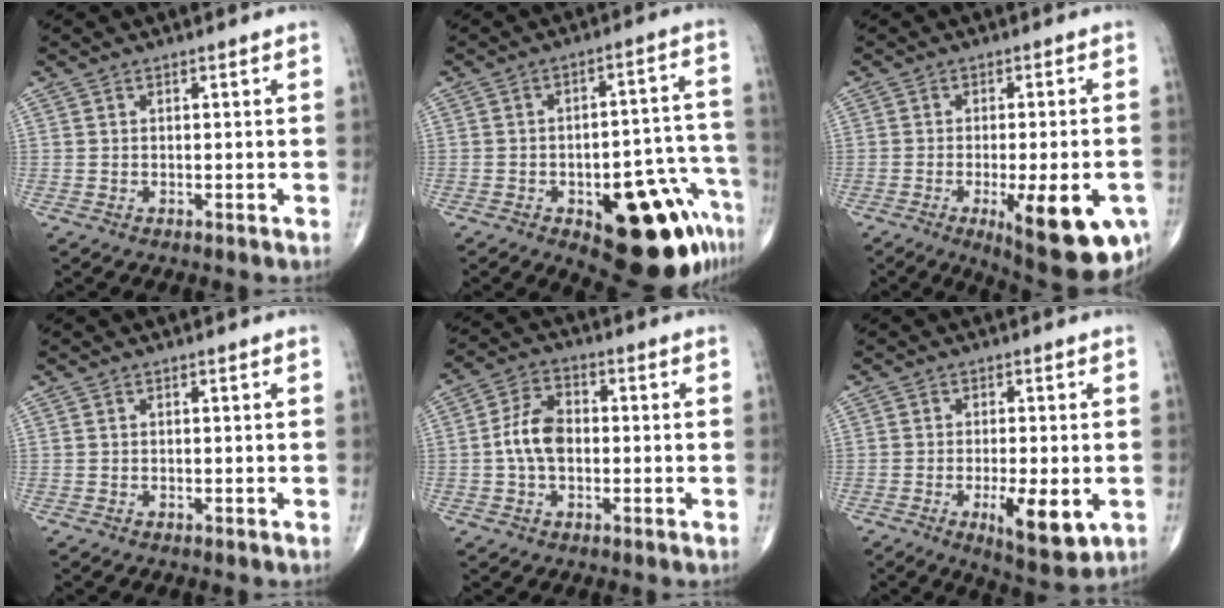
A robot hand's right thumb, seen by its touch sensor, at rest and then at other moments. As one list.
[{"total": 19.5, "force": [-9.7, 7.7, 15.0], "torque": [-0.124, 0.072, -0.116]}, {"total": 16.0, "force": [-6.0, 4.9, 14.0], "torque": [-0.147, -0.001, -0.067]}, {"total": 0.0}, {"total": 7.6, "force": [-0.6, 4.9, 5.7], "torque": [-0.104, 0.018, -0.019]}, {"total": 9.0, "force": [-2.6, 2.9, 8.1], "torque": [-0.120, -0.018, -0.036]}]